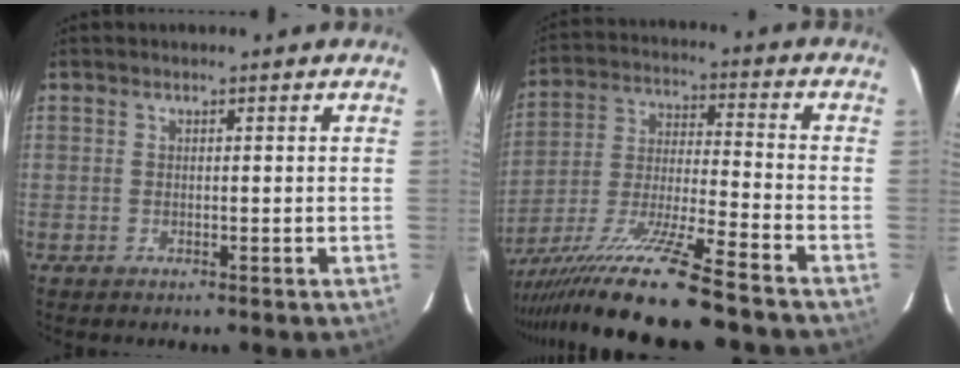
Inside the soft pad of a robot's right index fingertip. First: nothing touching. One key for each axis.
{"total": 16.9, "fx": -13.5, "fy": -0.7, "fz": 10.1, "tx": -0.210, "ty": -0.028, "tz": -0.245}